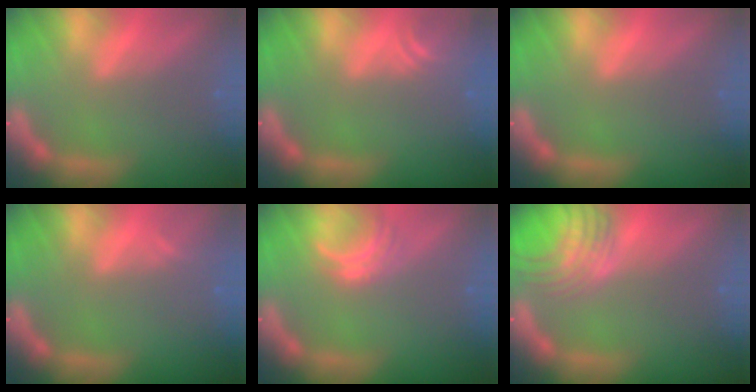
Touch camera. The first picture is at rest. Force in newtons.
{"total": 3.0}
{"total": 0.0}
{"total": 0.9}
{"total": 2.5}
{"total": 7.0}